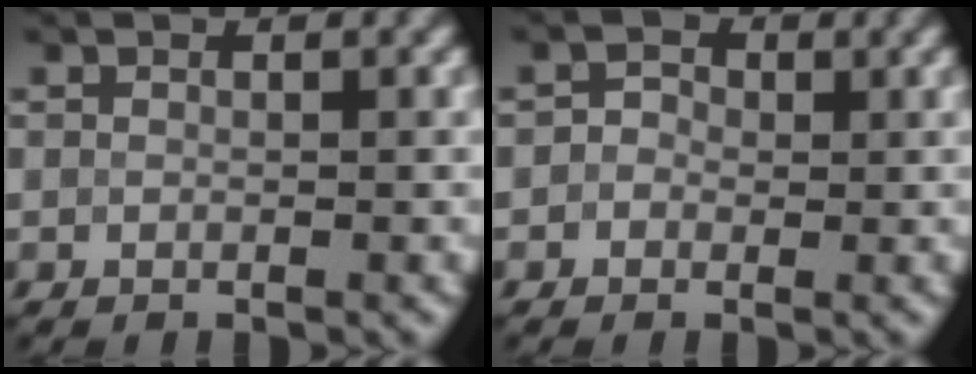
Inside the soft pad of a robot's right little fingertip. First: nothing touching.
{"total": 1.4, "force": [-0.1, 1.3, 0.5], "torque": [0.000, 0.002, -0.013]}